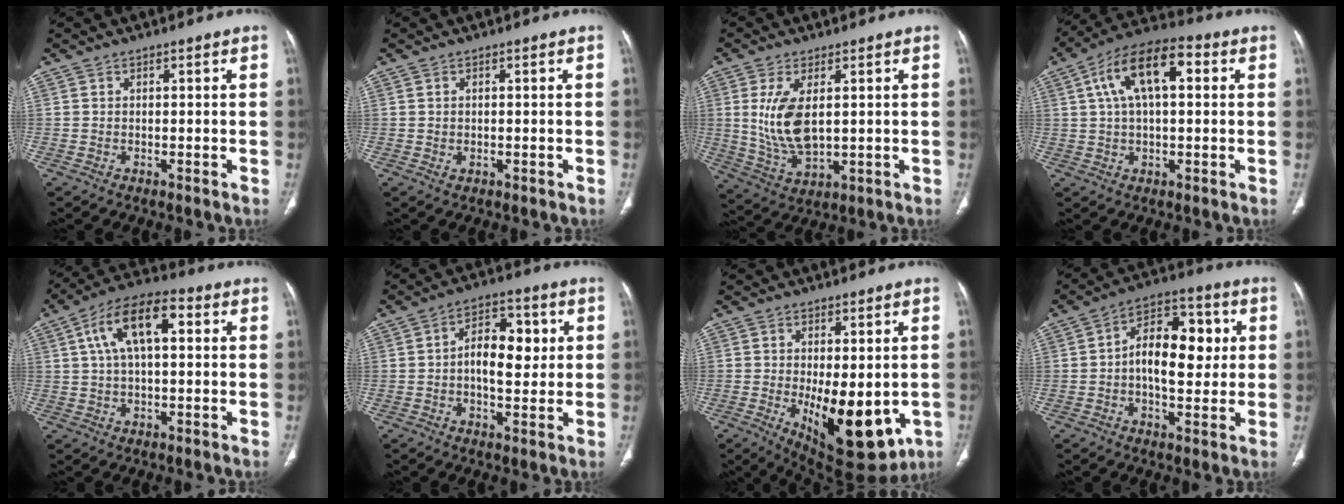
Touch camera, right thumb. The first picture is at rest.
{"total": 0.7, "force": [0.0, 0.4, 0.6], "torque": [-0.017, 0.001, 0.003]}
{"total": 10.3, "force": [1.7, 5.0, 8.9], "torque": [-0.180, -0.018, 0.048]}
{"total": 14.0, "force": [3.8, 6.5, 11.8], "torque": [-0.204, 0.027, 0.059]}
{"total": 12.6, "force": [3.3, 5.8, 10.7], "torque": [-0.192, 0.026, 0.052]}
{"total": 9.5, "force": [0.9, 5.3, 7.8], "torque": [-0.097, 0.011, 0.011]}
{"total": 15.8, "force": [-3.3, 6.8, 13.9], "torque": [-0.191, -0.020, -0.024]}
{"total": 13.2, "force": [1.0, 7.4, 10.9], "torque": [-0.141, 0.022, 0.009]}